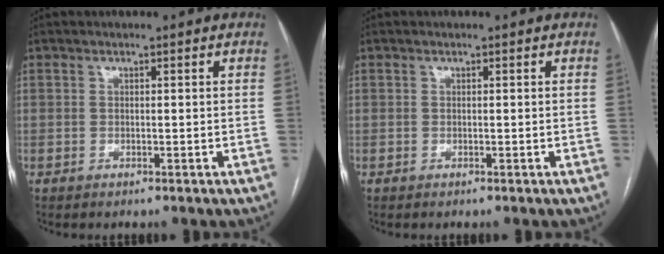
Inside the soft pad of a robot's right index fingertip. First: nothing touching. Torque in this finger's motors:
{"motor_torque": [0.00, 0.00, 0.00, 0.01]}